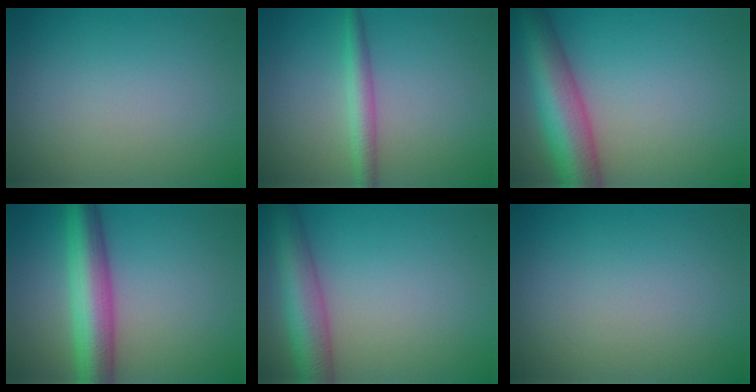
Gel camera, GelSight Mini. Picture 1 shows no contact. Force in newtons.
{"total": 2.3, "press": 2.3, "slide": 0.1}
{"total": 8.4, "press": 8.4, "slide": 0.3}
{"total": 7.0, "press": 7.0, "slide": 0.0}
{"total": 5.7, "press": 5.7, "slide": 0.3}
{"total": 0.0}